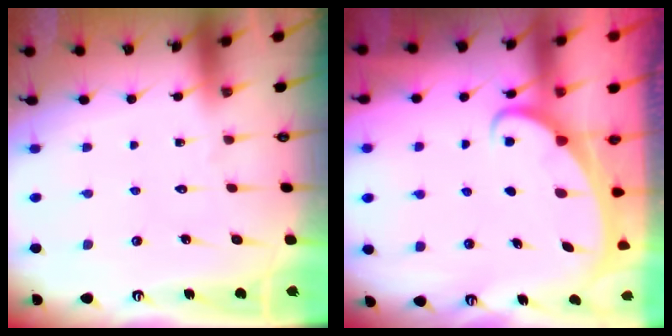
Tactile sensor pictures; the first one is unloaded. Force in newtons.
{"total": 2.1, "press": 2.0, "slide": 0.3}